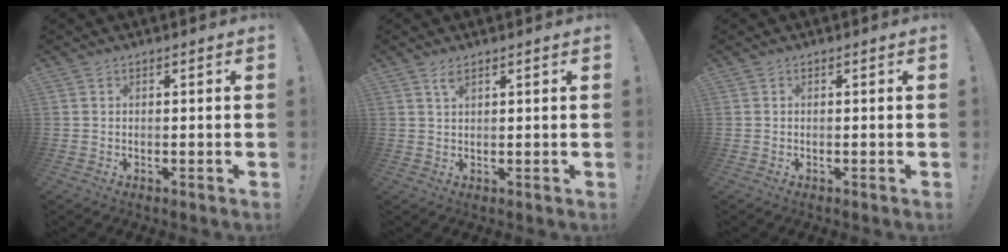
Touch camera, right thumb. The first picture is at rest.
{"total": 2.1, "force": [1.2, 0.5, 1.7], "torque": [-0.027, -0.003, 0.019]}
{"total": 0.0}